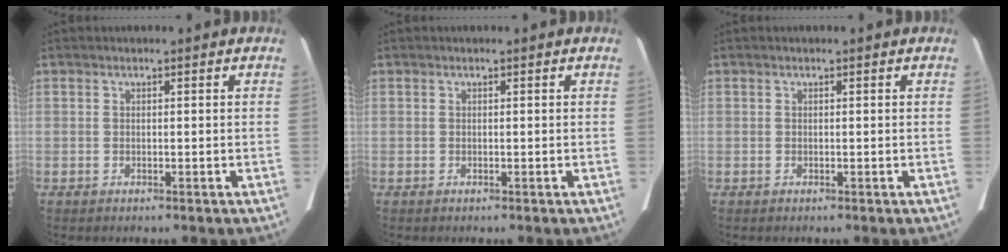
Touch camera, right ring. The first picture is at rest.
{"total": 0.0}
{"total": 0.0}